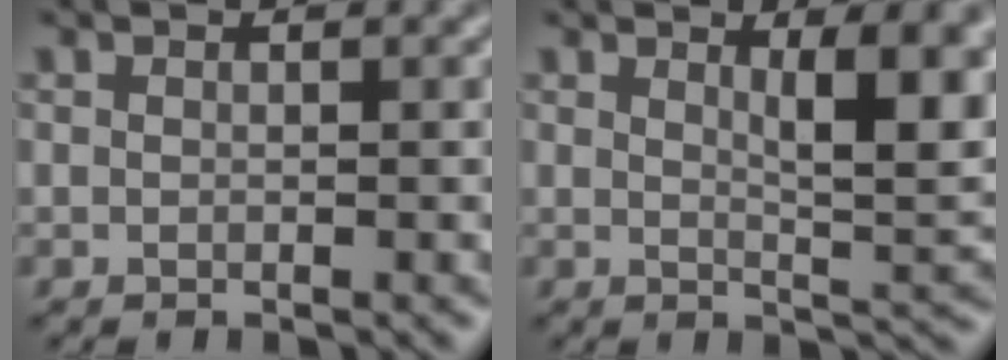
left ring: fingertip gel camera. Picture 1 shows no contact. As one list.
[{"total": 6.5, "force": [2.2, 1.9, 5.8], "torque": [-0.072, -0.007, 0.036]}]